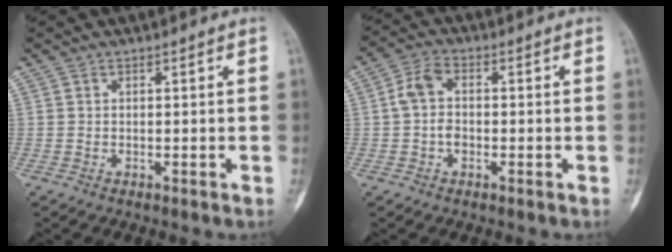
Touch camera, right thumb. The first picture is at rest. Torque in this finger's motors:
{"motor_torque": [0.08, 0.04, 0.27, -0.28, 0.00]}